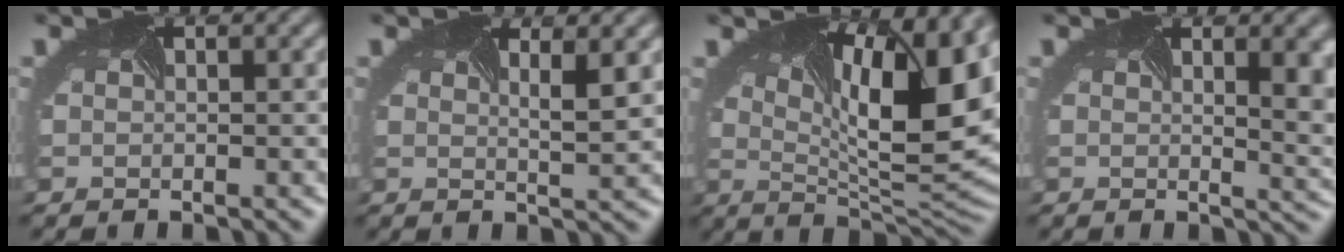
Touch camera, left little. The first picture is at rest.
{"total": 2.2, "force": [1.0, 0.5, 1.9], "torque": [-0.002, 0.005, 0.000]}
{"total": 14.4, "force": [4.4, 5.3, 12.6], "torque": [-0.170, 0.012, 0.070]}
{"total": 8.0, "force": [2.0, 3.9, 6.7], "torque": [-0.054, -0.002, 0.030]}